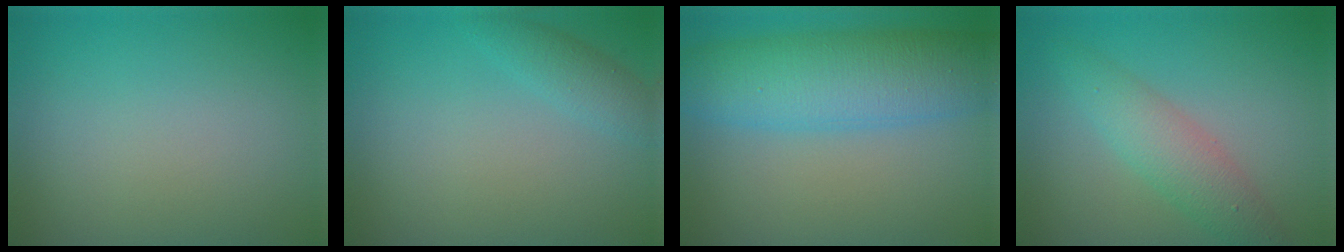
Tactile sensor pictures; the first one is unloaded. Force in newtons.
{"total": 1.9, "press": 1.9, "slide": 0.1}
{"total": 8.4, "press": 8.4, "slide": 0.3}
{"total": 3.5, "press": 3.5, "slide": 0.1}